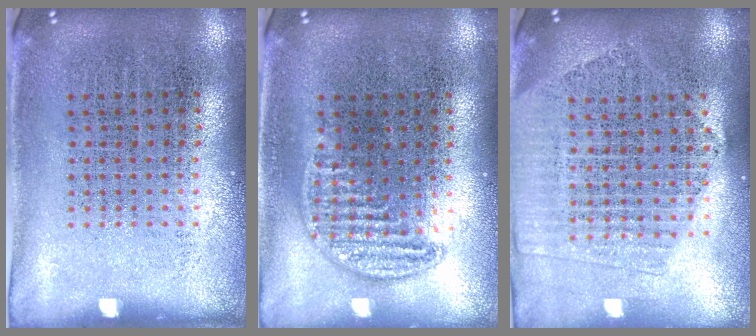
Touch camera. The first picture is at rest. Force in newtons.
{"total": 0.8, "press": 0.8, "slide": 0.1}
{"total": 2.1, "press": 1.9, "slide": 0.8}